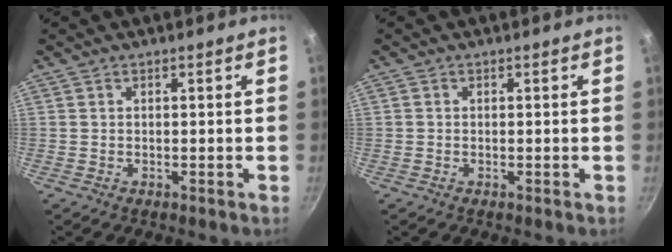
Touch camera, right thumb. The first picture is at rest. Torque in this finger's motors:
{"motor_torque": [0.16, 0.07, -0.32, 0.28, 0.03]}